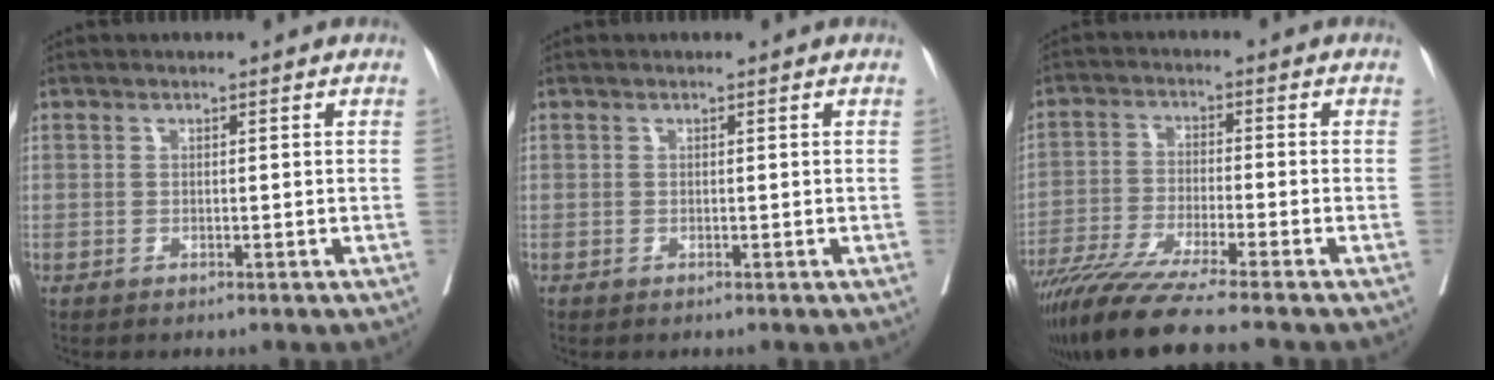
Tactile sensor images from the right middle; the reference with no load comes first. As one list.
[{"total": 0.0}, {"total": 12.3, "force": [-10.1, -1.1, 6.9], "torque": [-0.111, -0.041, -0.171]}]